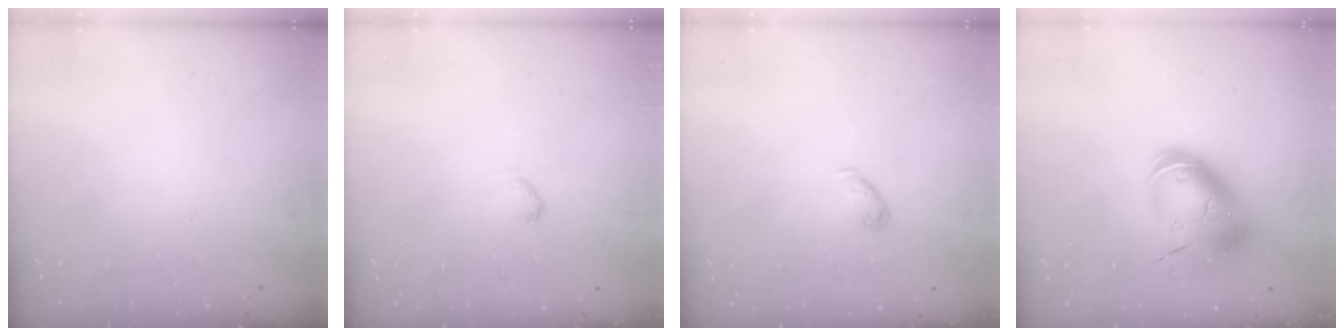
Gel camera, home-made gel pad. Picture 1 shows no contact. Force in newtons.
{"total": 2.2, "press": 2.2, "slide": 0.4}
{"total": 4.9, "press": 4.8, "slide": 0.8}
{"total": 14.6, "press": 14.4, "slide": 2.3}